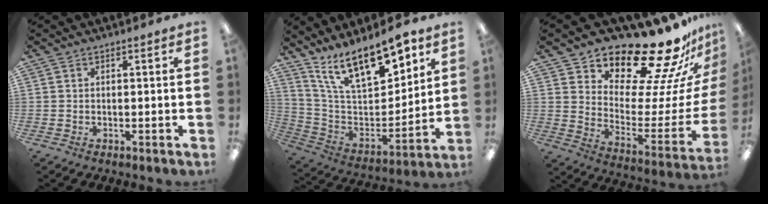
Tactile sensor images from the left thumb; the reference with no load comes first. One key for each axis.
{"total": 17.9, "fx": 13.1, "fy": 6.9, "fz": 10.0, "tx": -0.180, "ty": -0.083, "tz": 0.232}
{"total": 22.4, "fx": 19.6, "fy": 6.4, "fz": 8.8, "tx": -0.118, "ty": -0.167, "tz": 0.333}